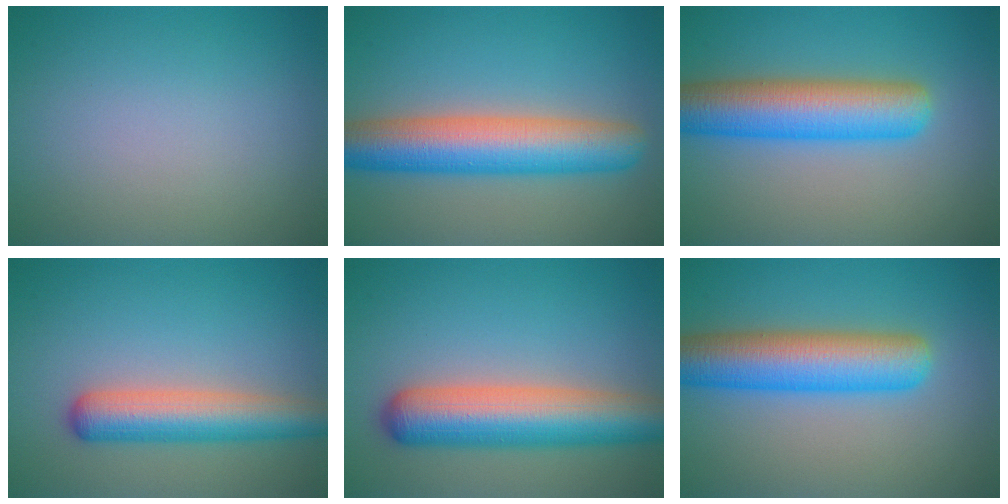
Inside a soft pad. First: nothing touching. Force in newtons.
{"total": 8.6, "press": 8.6, "slide": 0.3}
{"total": 7.9, "press": 7.9, "slide": 0.2}
{"total": 5.6, "press": 5.6, "slide": 0.2}
{"total": 8.4, "press": 8.4, "slide": 0.4}
{"total": 7.9, "press": 7.9, "slide": 0.2}